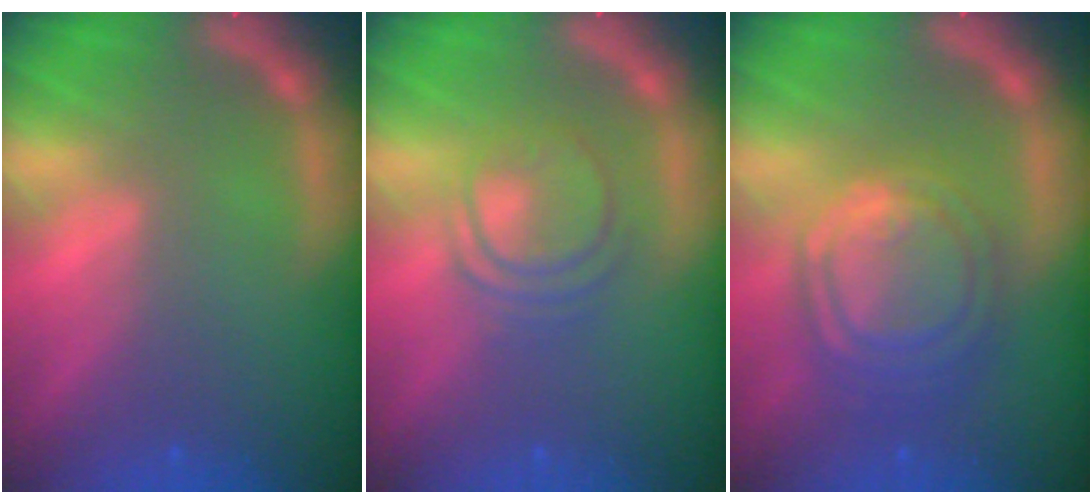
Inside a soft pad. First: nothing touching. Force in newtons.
{"total": 4.5}
{"total": 8.6}